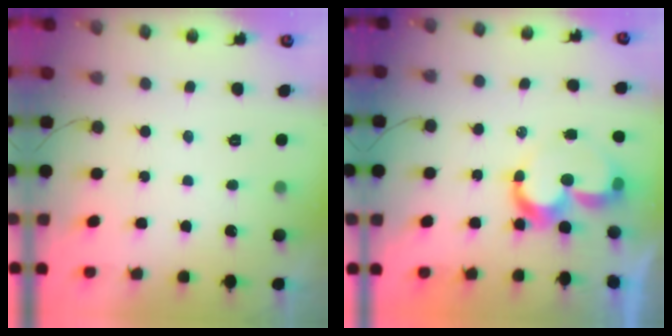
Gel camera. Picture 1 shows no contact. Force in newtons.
{"total": 9.3, "press": 9.2, "slide": 0.8}